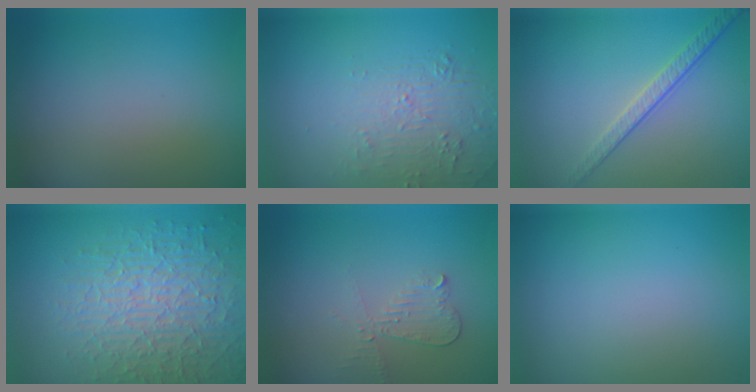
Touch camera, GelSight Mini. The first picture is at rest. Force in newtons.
{"total": 2.1, "press": 0.9, "slide": 1.9}
{"total": 2.4, "press": 2.0, "slide": 1.4}
{"total": 8.2, "press": 5.9, "slide": 5.7}
{"total": 2.1, "press": 2.1, "slide": 0.2}
{"total": 0.0}